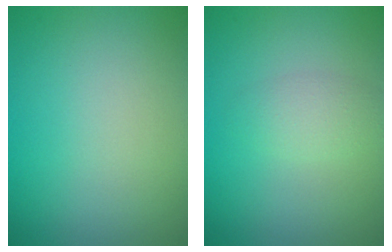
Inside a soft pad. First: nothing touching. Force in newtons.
{"total": 1.8, "press": 1.8, "slide": 0.1}